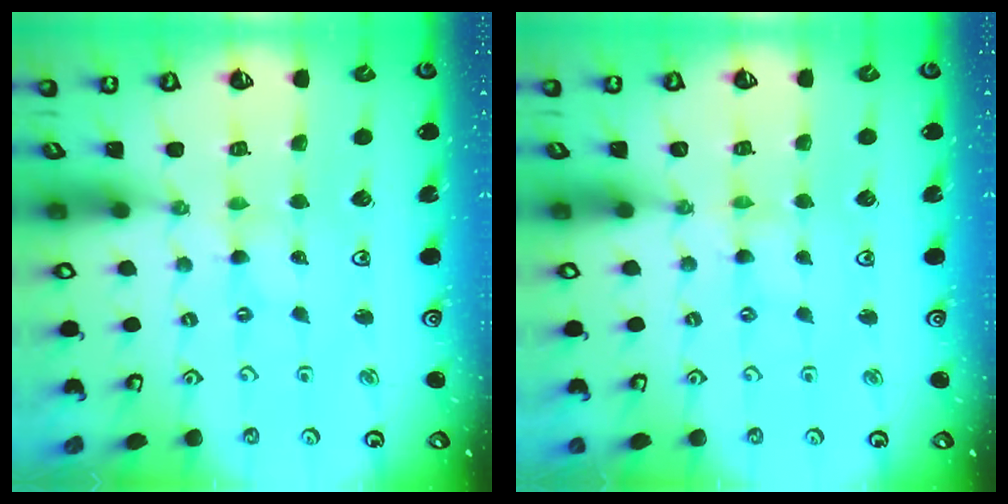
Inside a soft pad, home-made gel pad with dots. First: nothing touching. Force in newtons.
{"total": 0.8, "press": 0.8, "slide": 0.2}